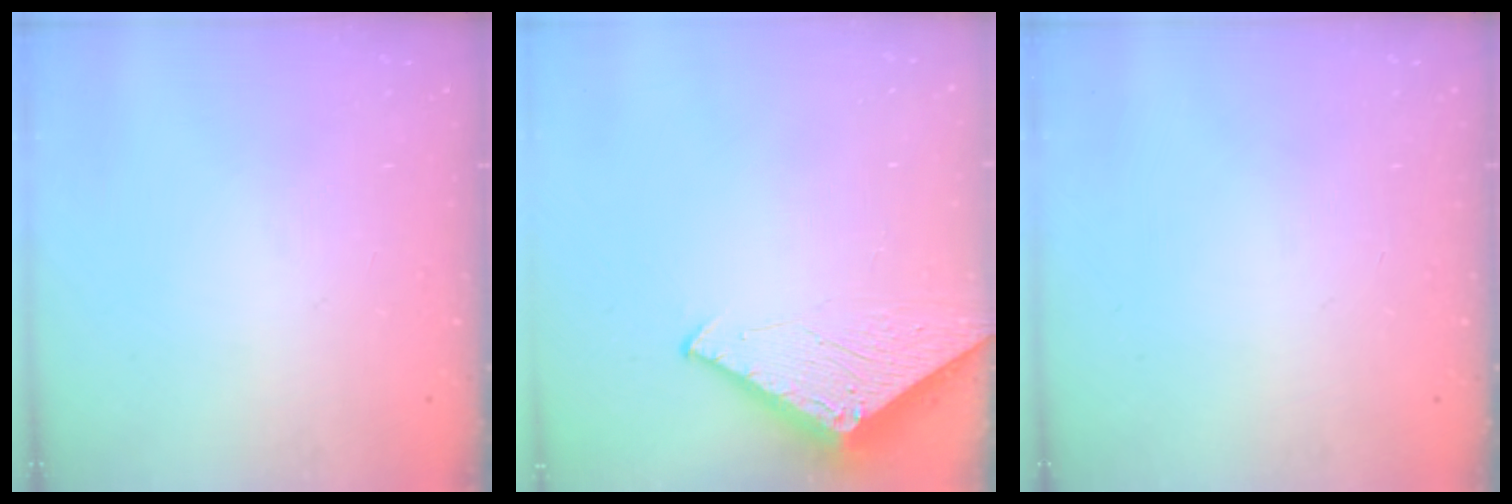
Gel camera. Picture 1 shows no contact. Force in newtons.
{"total": 2.8, "press": 2.8, "slide": 0.2}
{"total": 0.0}